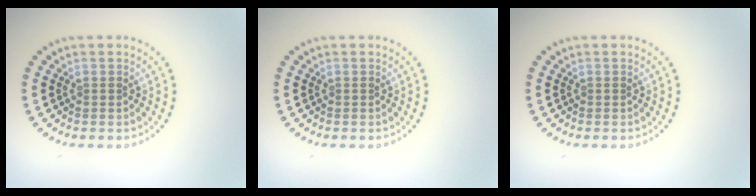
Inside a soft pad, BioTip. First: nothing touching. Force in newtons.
{"total": 0.0}
{"total": 0.0}